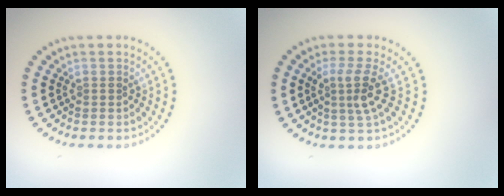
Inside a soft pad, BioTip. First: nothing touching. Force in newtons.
{"total": 2.9, "press": 2.1, "slide": 2.0}